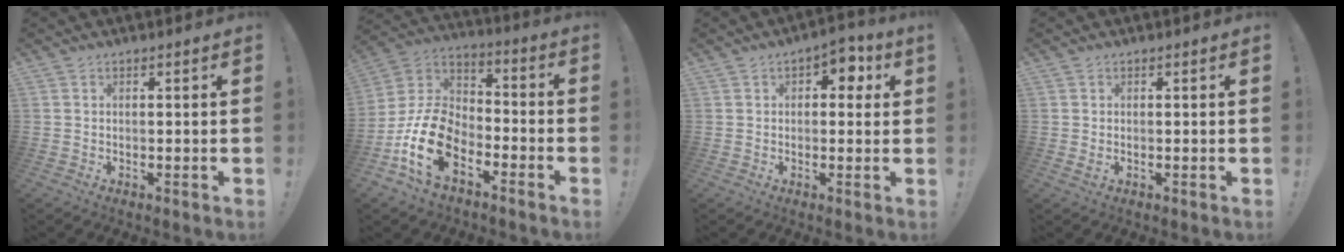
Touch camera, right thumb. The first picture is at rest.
{"total": 18.5, "force": [-9.0, 11.1, 11.7], "torque": [-0.244, 0.049, -0.151]}
{"total": 5.0, "force": [1.7, 3.0, 3.6], "torque": [-0.033, -0.006, 0.022]}
{"total": 0.6, "force": [0.4, 0.3, 0.4], "torque": [-0.001, -0.002, 0.005]}